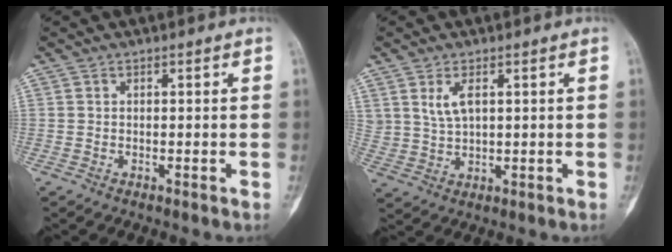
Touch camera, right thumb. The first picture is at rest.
{"total": 4.0, "force": [1.8, 1.9, 3.0], "torque": [-0.058, -0.010, 0.042]}